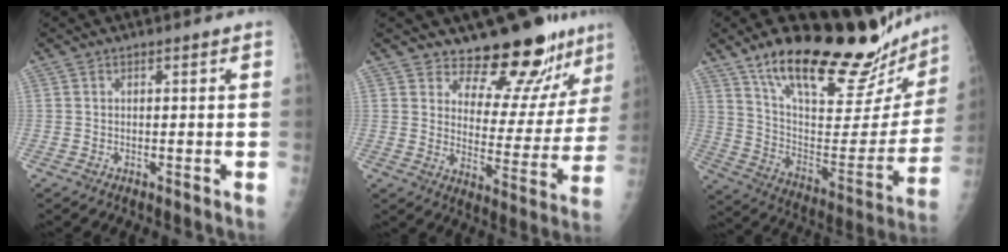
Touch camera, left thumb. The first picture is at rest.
{"total": 15.0, "force": [13.0, 5.3, 5.3], "torque": [-0.020, -0.112, 0.175]}
{"total": 30.7, "force": [24.2, 9.2, 16.5], "torque": [-0.218, -0.107, 0.362]}